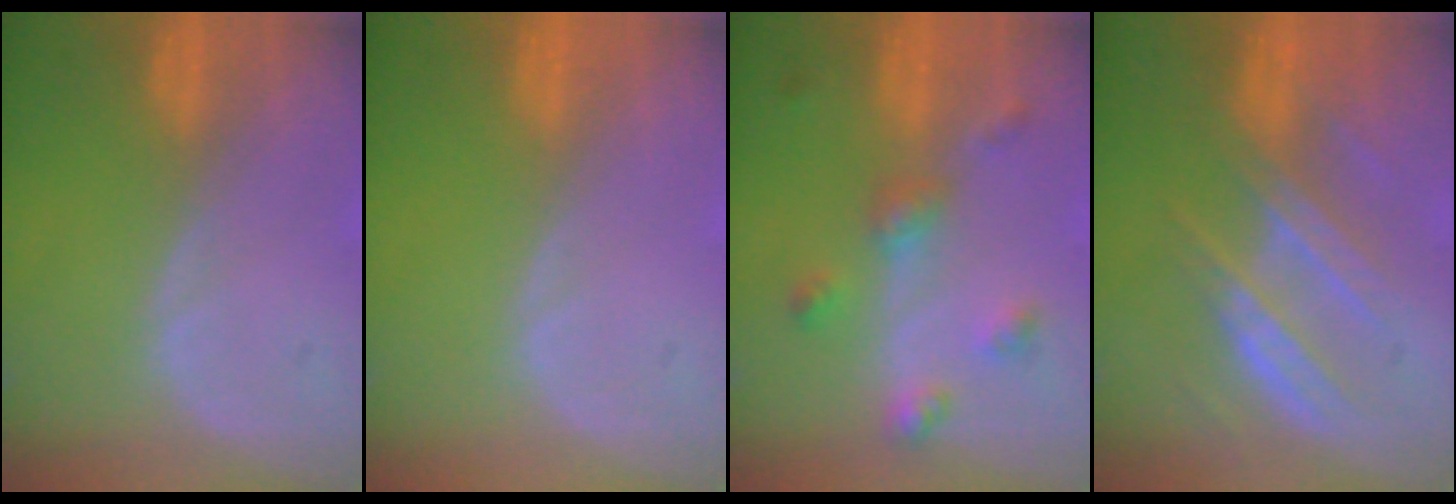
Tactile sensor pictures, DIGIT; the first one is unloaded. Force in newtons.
{"total": 0.0}
{"total": 5.0, "press": 4.9, "slide": 0.6}
{"total": 7.4, "press": 7.2, "slide": 1.9}